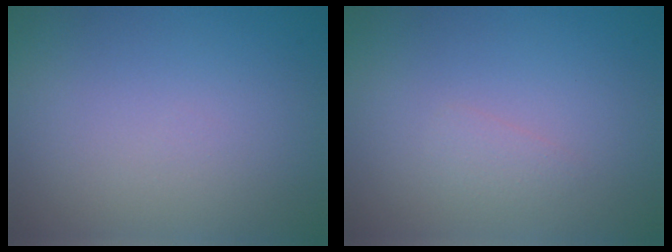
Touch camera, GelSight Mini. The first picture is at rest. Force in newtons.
{"total": 0.9, "press": 0.9, "slide": 0.1}